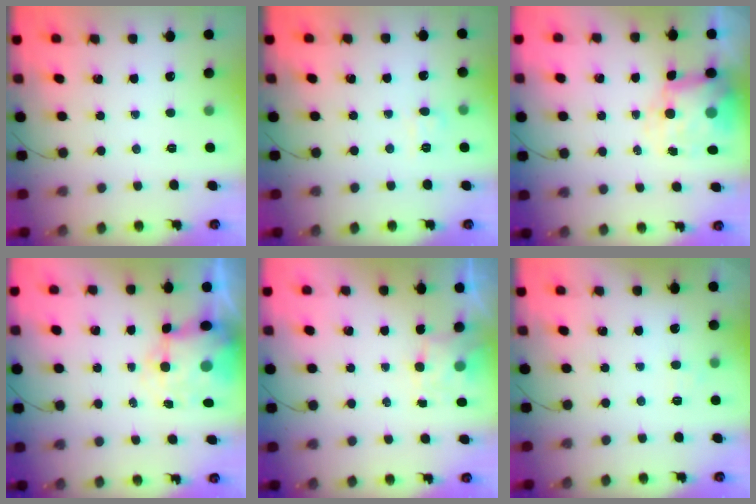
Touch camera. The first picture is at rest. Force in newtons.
{"total": 6.0, "press": 5.7, "slide": 1.9}
{"total": 7.5, "press": 7.3, "slide": 1.3}
{"total": 8.3, "press": 8.0, "slide": 2.1}
{"total": 3.6, "press": 3.5, "slide": 0.9}
{"total": 3.7, "press": 3.6, "slide": 1.1}